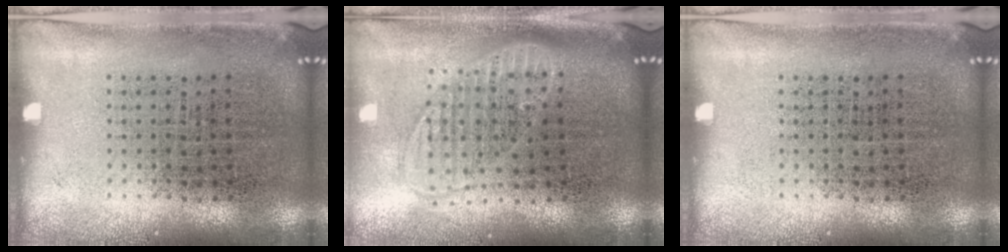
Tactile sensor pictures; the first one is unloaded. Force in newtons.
{"total": 1.8, "press": 1.4, "slide": 1.0}
{"total": 0.0}